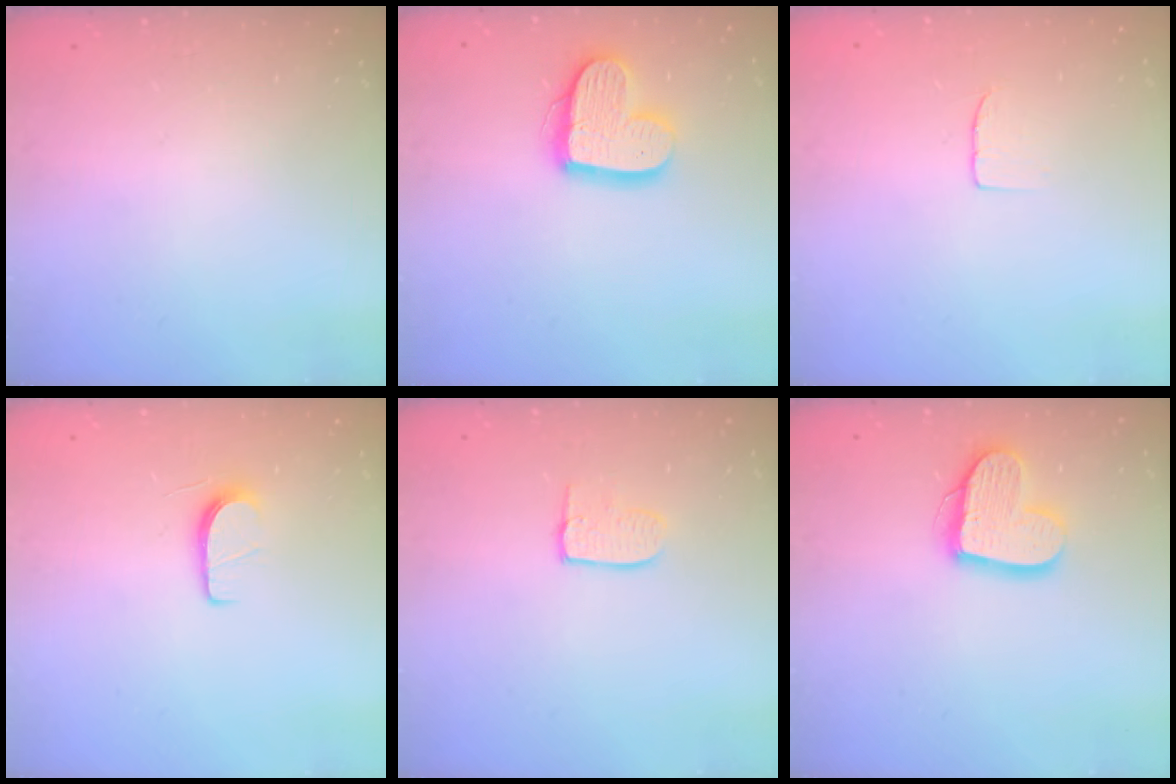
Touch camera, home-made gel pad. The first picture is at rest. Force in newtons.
{"total": 13.9, "press": 13.9, "slide": 1.0}
{"total": 3.9, "press": 3.9, "slide": 0.3}
{"total": 5.6, "press": 5.6, "slide": 0.7}
{"total": 7.7, "press": 7.7, "slide": 0.6}
{"total": 14.8, "press": 14.7, "slide": 1.3}